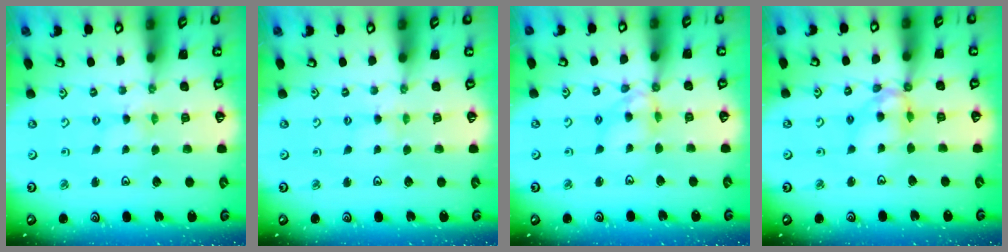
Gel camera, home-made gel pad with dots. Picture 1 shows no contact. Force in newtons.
{"total": 1.5, "press": 1.5, "slide": 0.3}
{"total": 8.9, "press": 8.9, "slide": 0.7}
{"total": 9.8, "press": 9.7, "slide": 1.2}